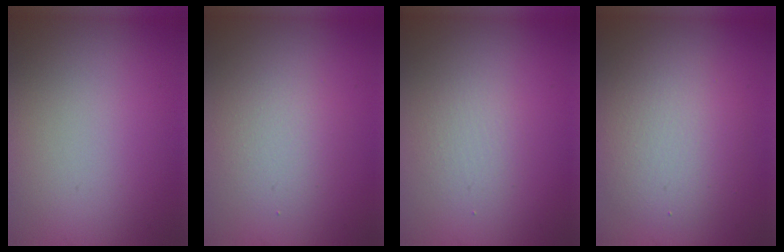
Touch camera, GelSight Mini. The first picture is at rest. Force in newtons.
{"total": 2.5, "press": 2.4, "slide": 0.1}
{"total": 1.6, "press": 1.6, "slide": 0.1}
{"total": 5.5, "press": 5.5, "slide": 0.4}